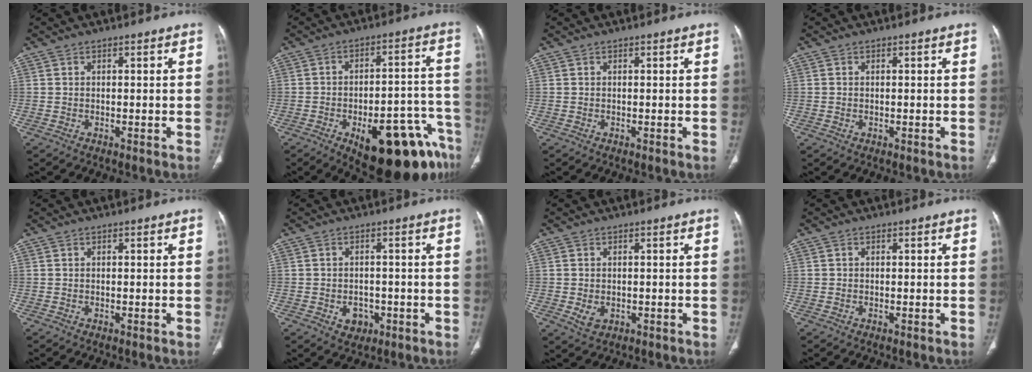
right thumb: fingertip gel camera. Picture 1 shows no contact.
{"total": 20.9, "force": [-11.5, 7.9, 15.6], "torque": [-0.130, 0.074, -0.147]}
{"total": 0.0}
{"total": 0.0}
{"total": 0.0}
{"total": 3.9, "force": [-1.4, 3.1, 1.9], "torque": [-0.012, 0.007, -0.010]}
{"total": 2.9, "force": [-0.5, 2.1, 1.8], "torque": [-0.033, -0.001, 0.000]}
{"total": 0.0}